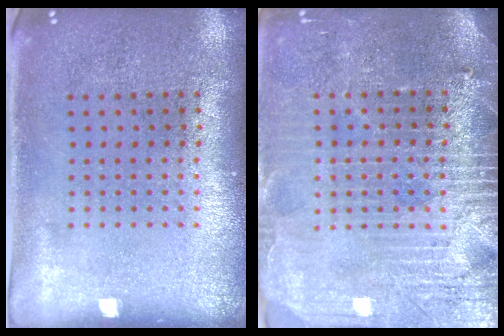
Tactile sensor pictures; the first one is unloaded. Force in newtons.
{"total": 3.8, "press": 3.5, "slide": 1.5}